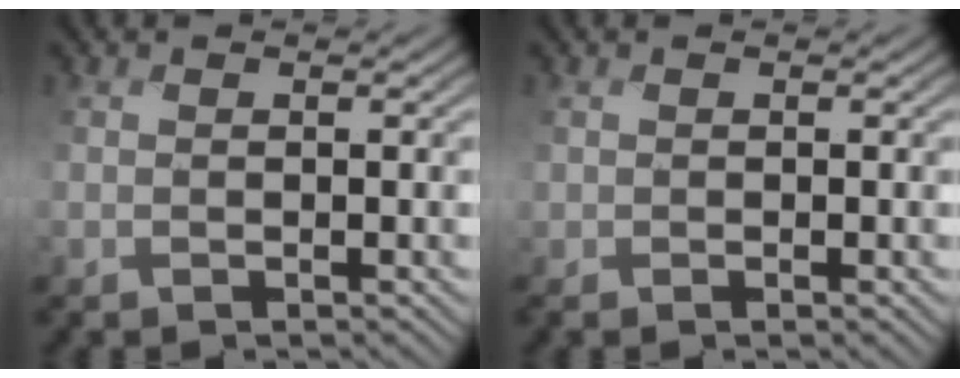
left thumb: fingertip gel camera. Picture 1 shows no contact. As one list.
[{"total": 0.0}]